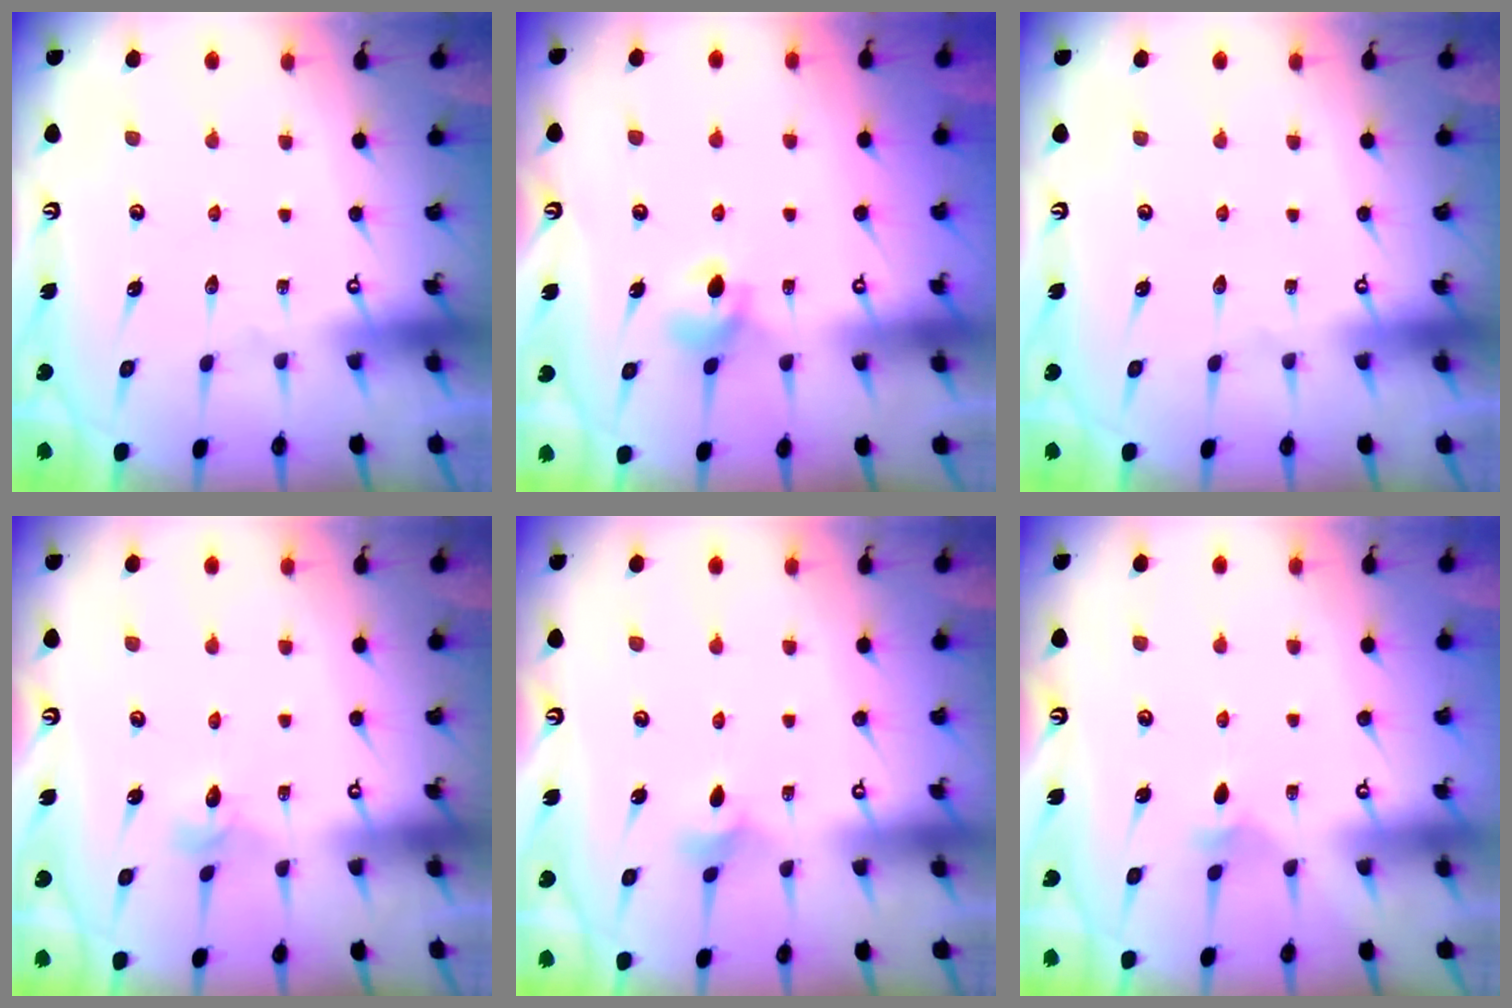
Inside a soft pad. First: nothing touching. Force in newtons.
{"total": 6.0, "press": 6.0, "slide": 0.6}
{"total": 0.0}
{"total": 2.2, "press": 2.2, "slide": 0.2}
{"total": 3.4, "press": 3.3, "slide": 0.7}
{"total": 3.0, "press": 2.9, "slide": 0.7}